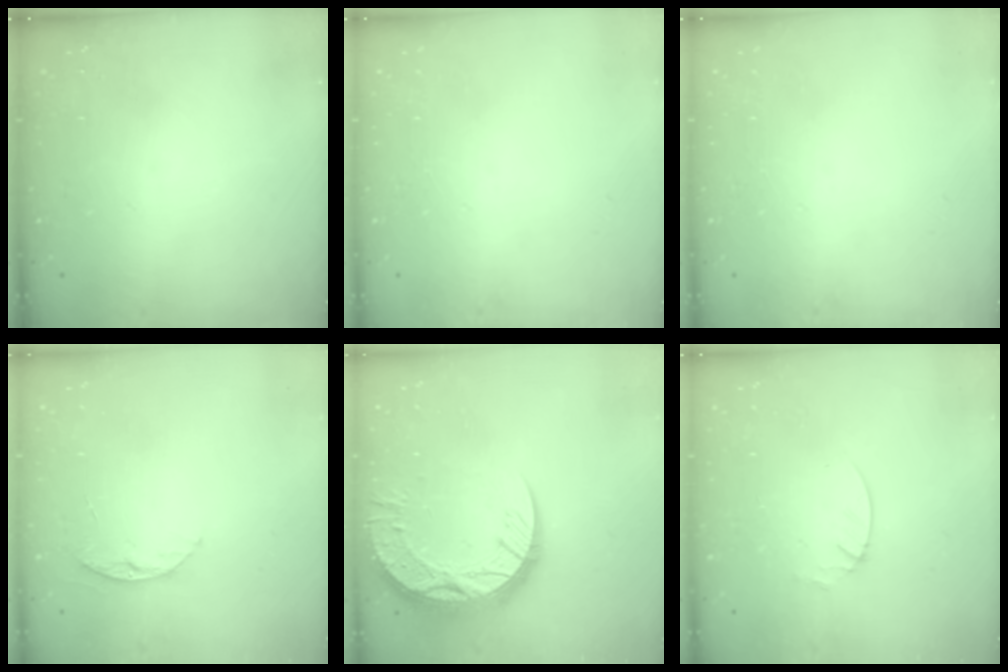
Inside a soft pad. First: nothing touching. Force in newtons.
{"total": 0.0}
{"total": 0.0}
{"total": 6.4, "press": 6.3, "slide": 0.7}
{"total": 18.2, "press": 18.2, "slide": 1.4}
{"total": 2.1, "press": 2.1, "slide": 0.2}